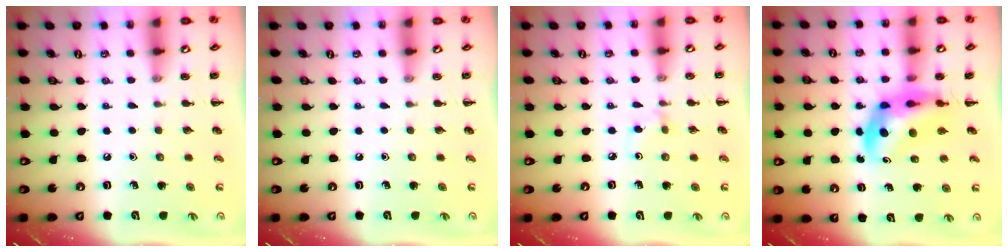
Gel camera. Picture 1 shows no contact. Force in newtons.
{"total": 0.0}
{"total": 2.6, "press": 2.3, "slide": 1.1}
{"total": 9.0, "press": 8.6, "slide": 2.7}